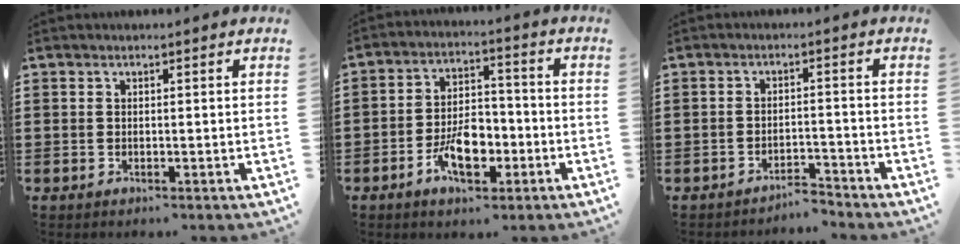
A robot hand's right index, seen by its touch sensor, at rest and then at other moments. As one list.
[{"total": 8.1, "force": [-3.3, 4.5, 5.9], "torque": [-0.108, 0.004, -0.062]}, {"total": 3.2, "force": [-3.1, 0.1, 0.3], "torque": [-0.010, 0.001, -0.066]}]